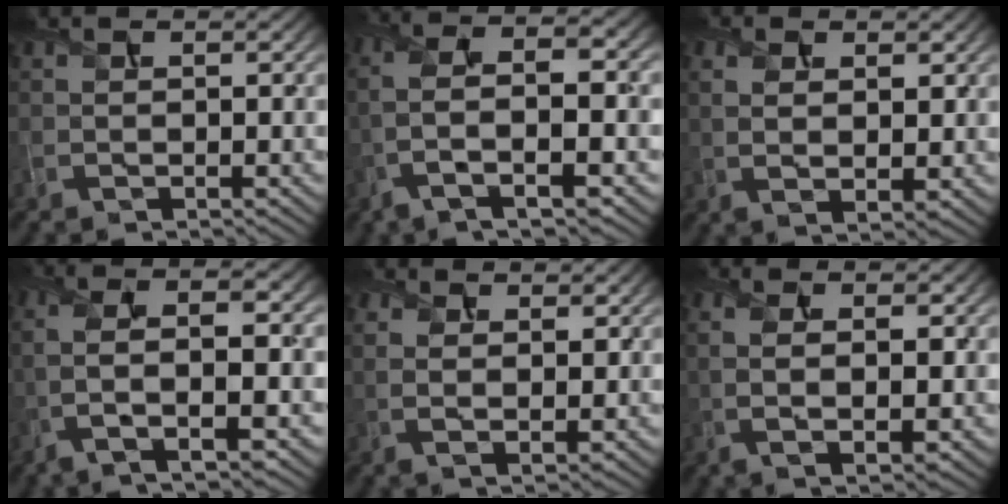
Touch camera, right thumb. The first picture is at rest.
{"total": 8.8, "force": [-1.6, 2.9, 8.2], "torque": [-0.181, 0.018, -0.042]}
{"total": 4.2, "force": [1.3, 1.9, 3.5], "torque": [-0.074, -0.004, 0.025]}
{"total": 8.1, "force": [-1.0, 2.3, 7.7], "torque": [-0.167, 0.011, -0.027]}
{"total": 4.6, "force": [2.0, 2.3, 3.4], "torque": [-0.075, -0.002, 0.037]}
{"total": 5.7, "force": [0.8, 2.0, 5.3], "torque": [-0.108, 0.000, 0.013]}